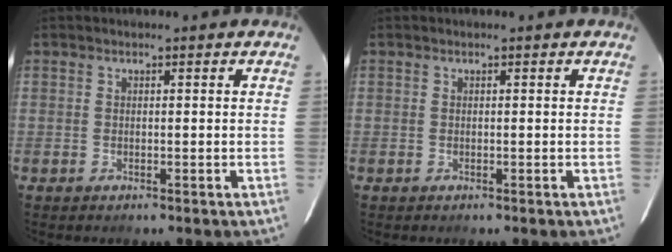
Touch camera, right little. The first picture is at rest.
{"total": 0.0}